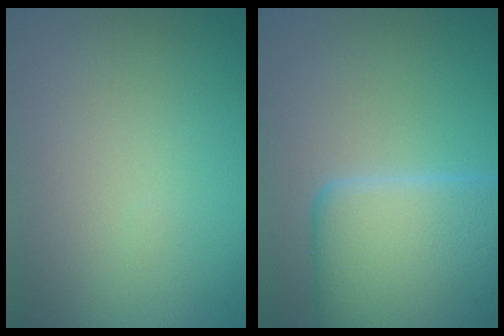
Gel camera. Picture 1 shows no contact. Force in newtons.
{"total": 8.9, "press": 8.9, "slide": 0.6}